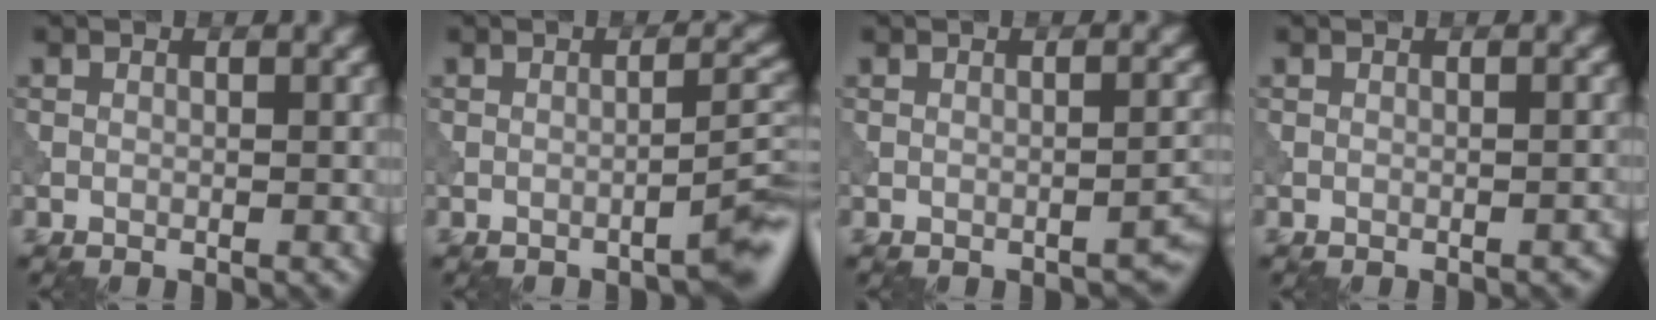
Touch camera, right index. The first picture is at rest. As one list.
[{"total": 3.5, "force": [-2.4, 0.4, 2.5], "torque": [-0.025, 0.019, -0.043]}, {"total": 1.7, "force": [-1.4, 0.3, 0.9], "torque": [-0.007, 0.006, -0.020]}, {"total": 0.6, "force": [-0.5, 0.2, 0.4], "torque": [-0.006, 0.001, -0.006]}]